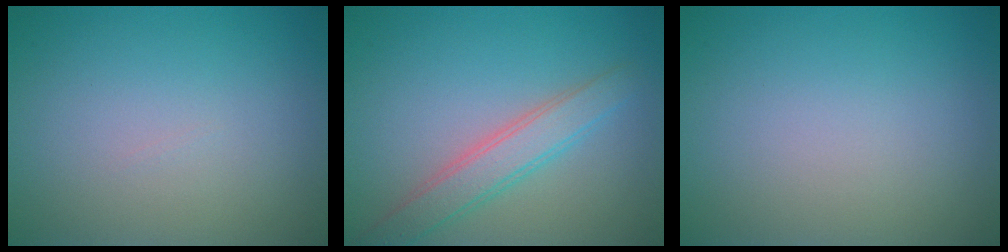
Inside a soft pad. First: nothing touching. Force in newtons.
{"total": 3.3, "press": 3.3, "slide": 0.3}
{"total": 0.0}